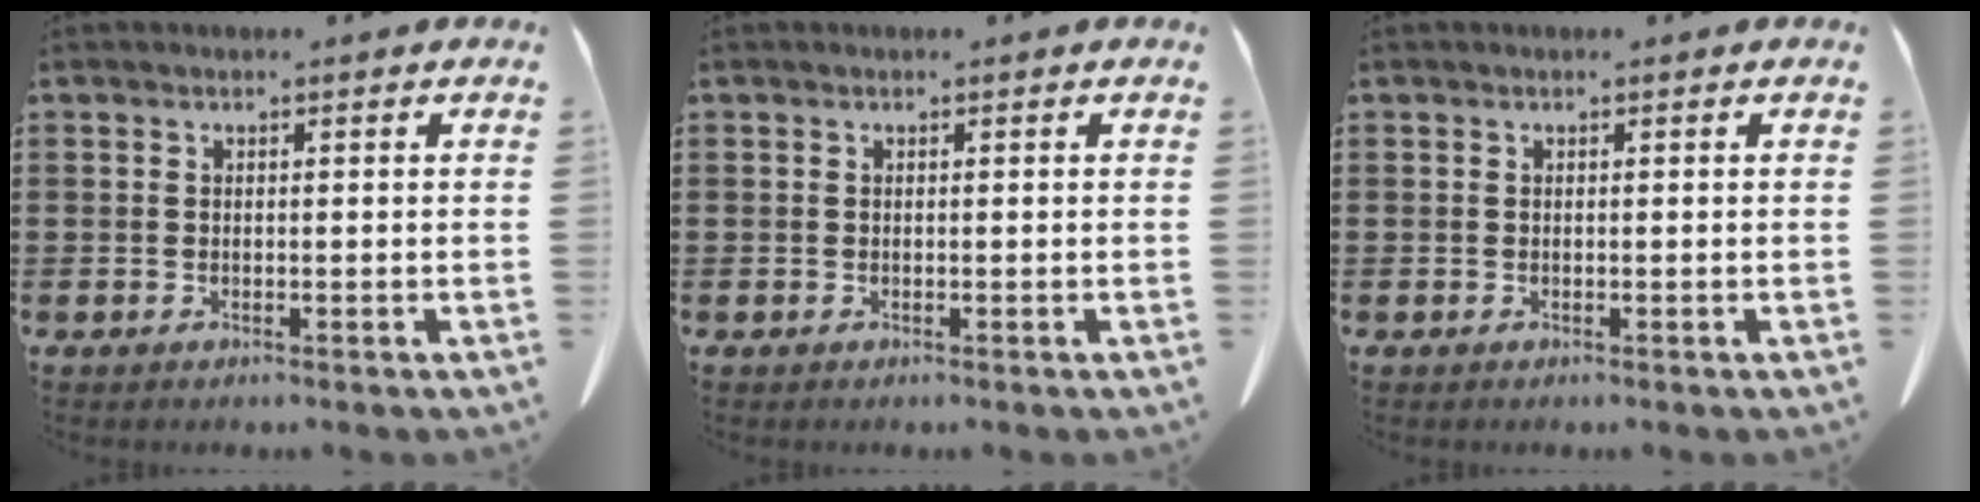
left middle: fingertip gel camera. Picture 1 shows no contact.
{"total": 0.0}
{"total": 0.0}